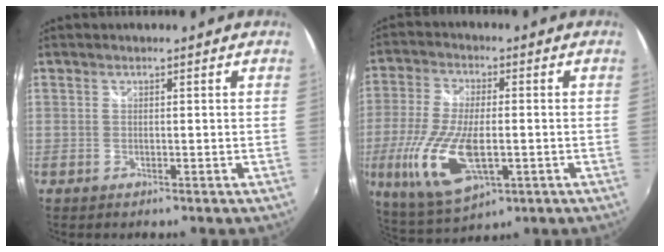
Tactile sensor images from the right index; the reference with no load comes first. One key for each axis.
{"total": 15.5, "fx": -3.6, "fy": 6.4, "fz": 13.6, "tx": -0.292, "ty": -0.020, "tz": -0.061}